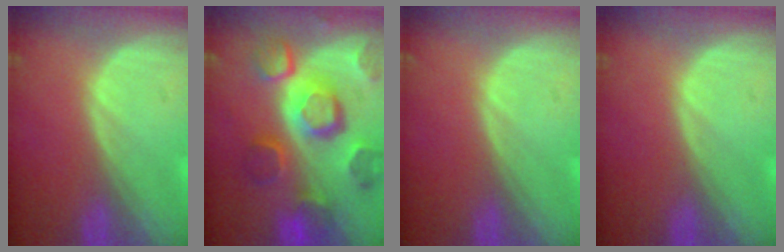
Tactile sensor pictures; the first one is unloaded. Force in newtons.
{"total": 12.0, "press": 10.6, "slide": 5.6}
{"total": 0.0}
{"total": 0.0}